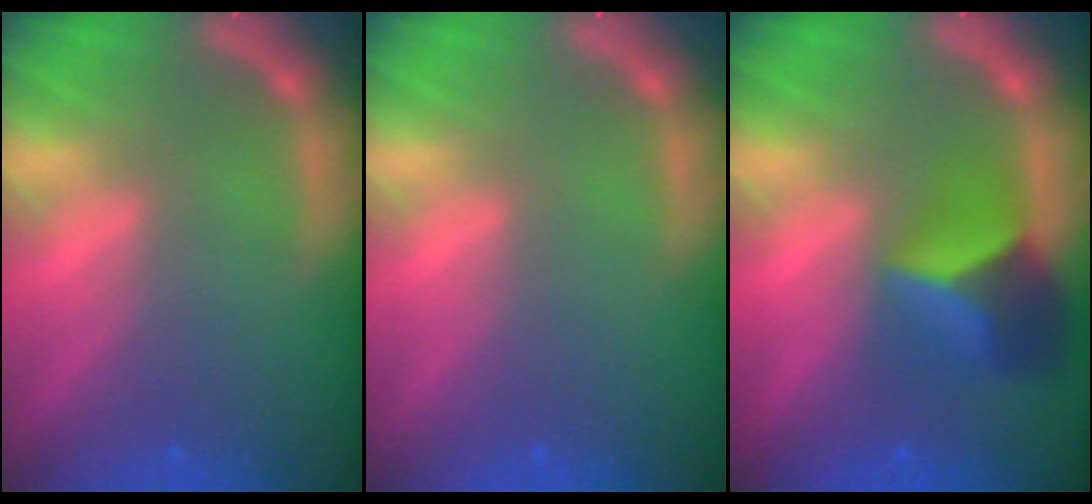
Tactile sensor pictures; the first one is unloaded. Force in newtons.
{"total": 0.0}
{"total": 5.4}